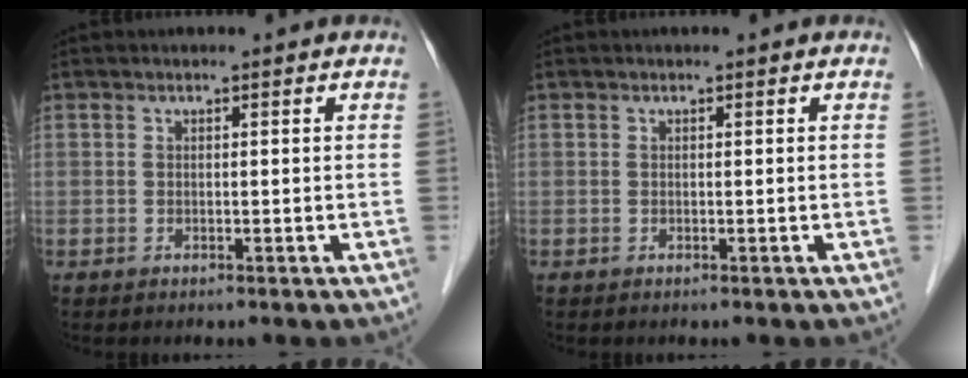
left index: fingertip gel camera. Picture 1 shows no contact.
{"total": 0.0}